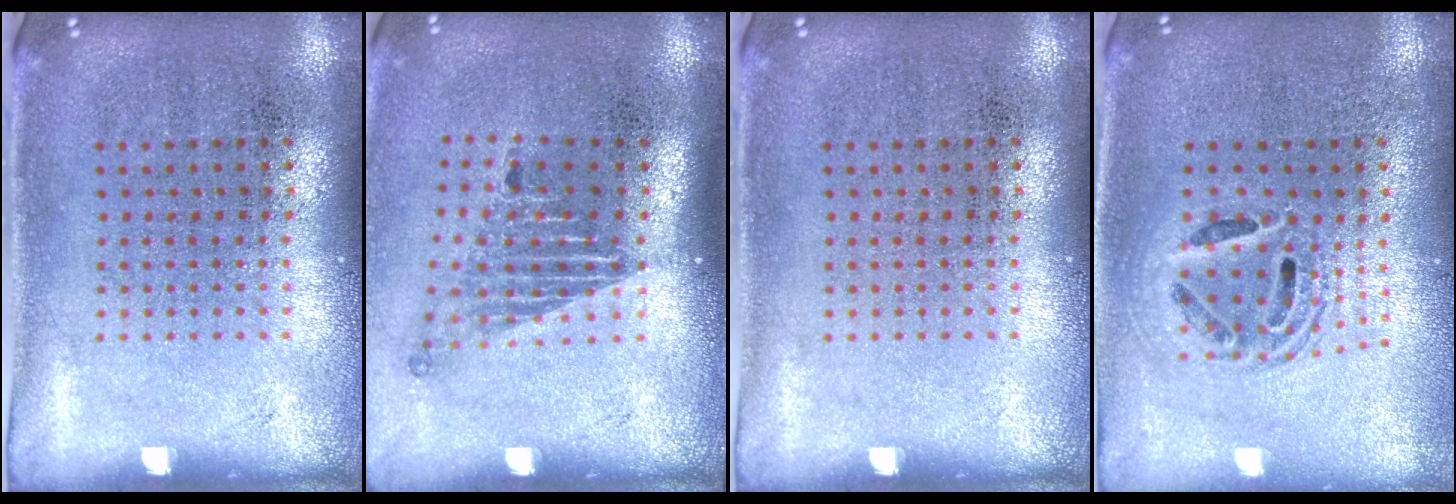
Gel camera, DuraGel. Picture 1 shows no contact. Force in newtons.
{"total": 1.7, "press": 1.1, "slide": 1.2}
{"total": 0.0}
{"total": 1.6, "press": 1.4, "slide": 0.9}